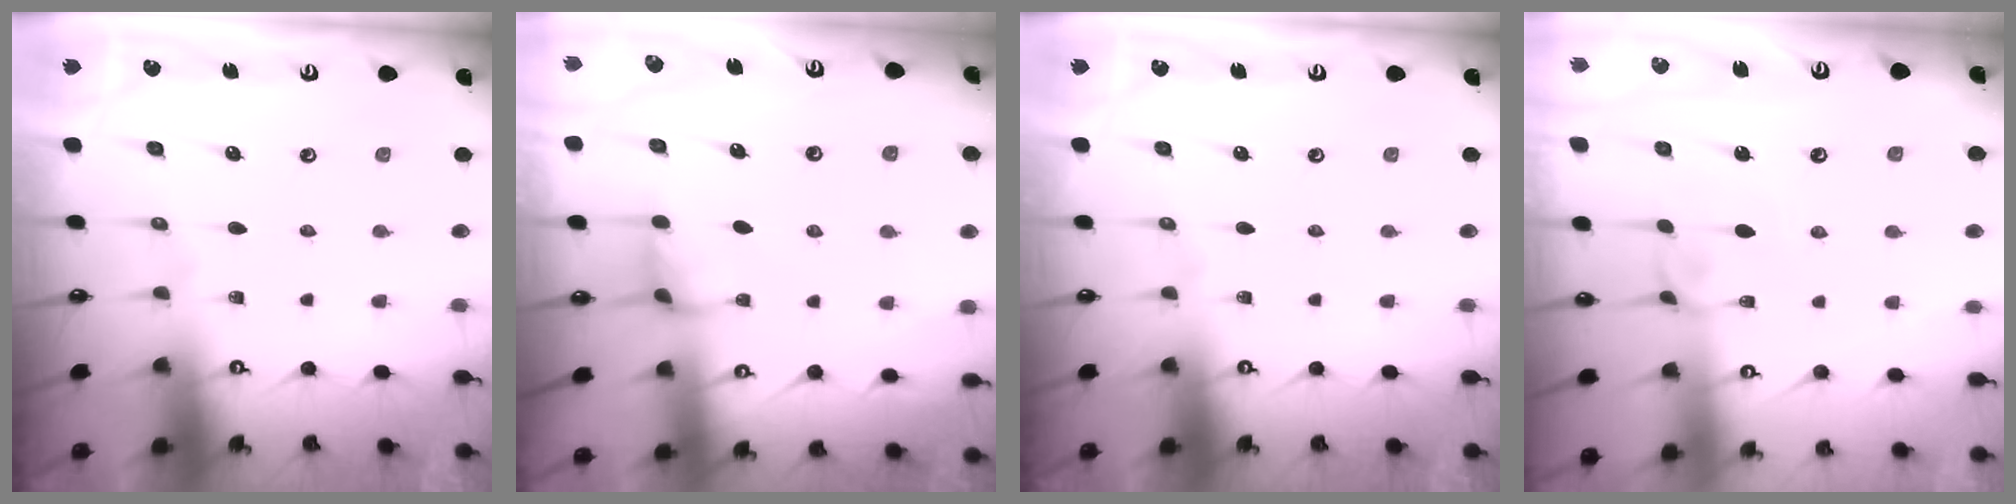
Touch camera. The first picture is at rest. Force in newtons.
{"total": 2.0, "press": 1.9, "slide": 0.7}
{"total": 0.0}
{"total": 4.1, "press": 4.1, "slide": 0.1}